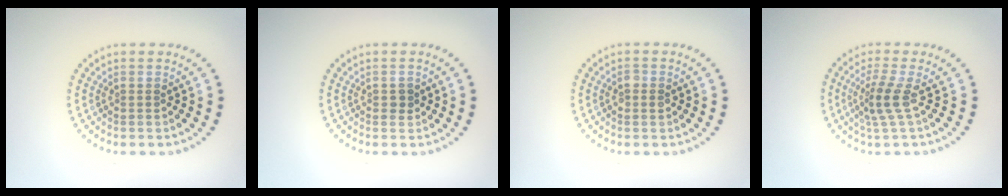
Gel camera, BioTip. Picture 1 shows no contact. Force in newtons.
{"total": 1.0, "press": 1.0, "slide": 0.2}
{"total": 1.1, "press": 1.1, "slide": 0.0}
{"total": 2.5, "press": 1.8, "slide": 1.7}